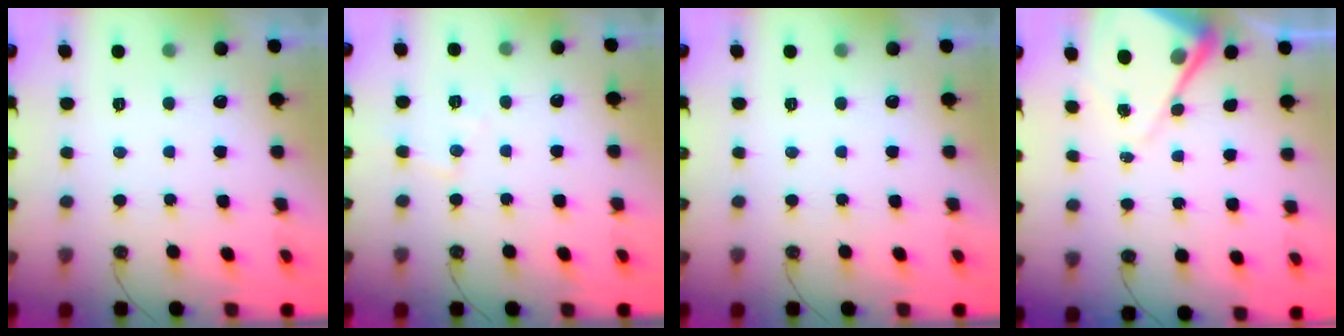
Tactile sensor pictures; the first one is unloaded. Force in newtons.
{"total": 5.2, "press": 5.2, "slide": 0.8}
{"total": 0.0}
{"total": 8.4, "press": 8.4, "slide": 0.7}